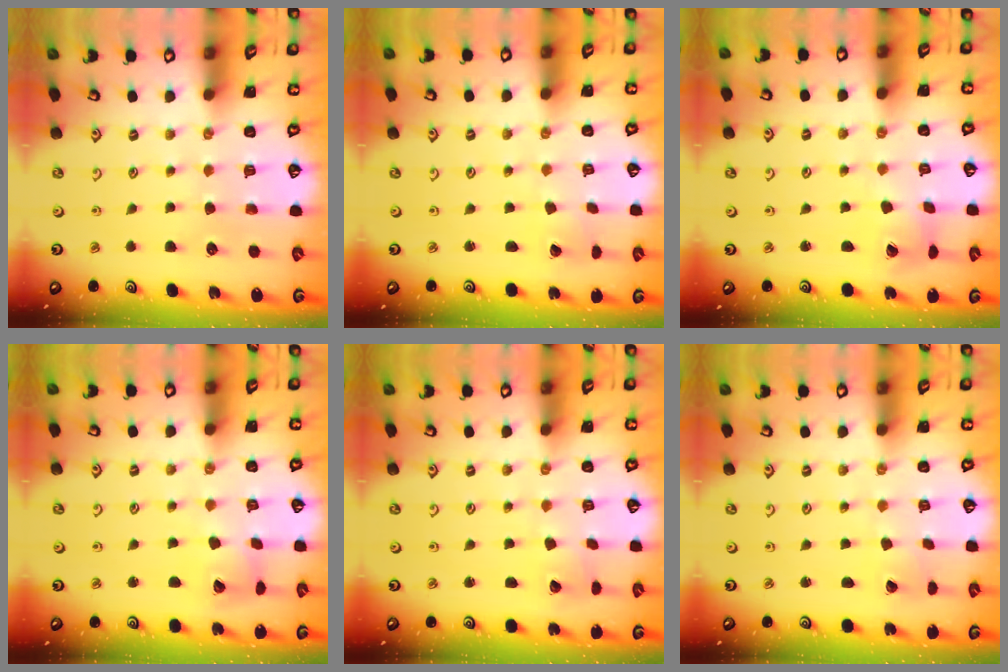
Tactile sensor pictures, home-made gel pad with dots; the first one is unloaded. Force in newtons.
{"total": 0.6, "press": 0.6, "slide": 0.1}
{"total": 2.1, "press": 2.0, "slide": 0.3}
{"total": 5.4, "press": 5.3, "slide": 0.6}
{"total": 2.1, "press": 2.1, "slide": 0.2}
{"total": 0.6, "press": 0.6, "slide": 0.1}